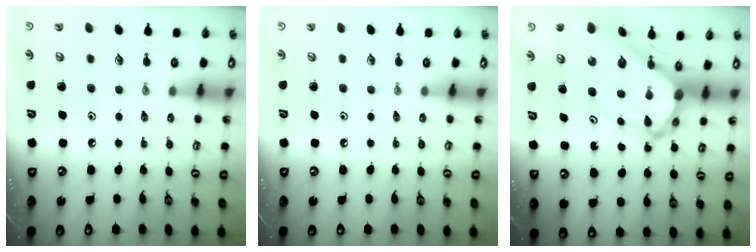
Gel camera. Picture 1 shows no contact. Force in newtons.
{"total": 0.0}
{"total": 10.3, "press": 10.2, "slide": 1.0}